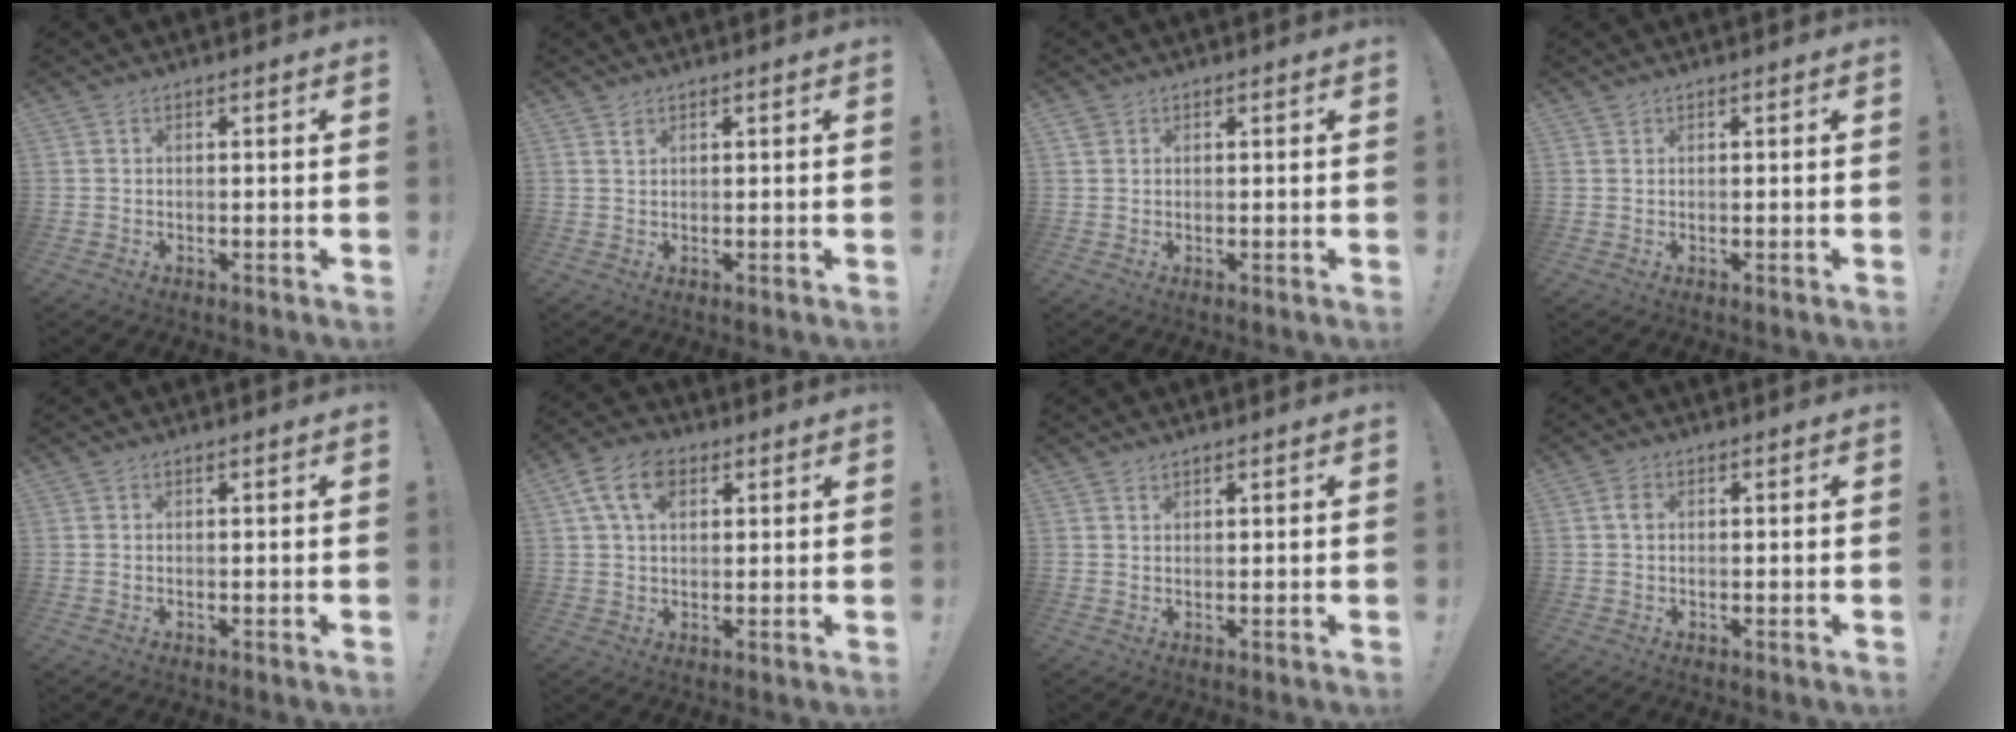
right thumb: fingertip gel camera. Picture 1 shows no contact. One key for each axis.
{"total": 1.3, "fx": 1.0, "fy": 0.7, "fz": 0.5, "tx": 0.002, "ty": -0.005, "tz": 0.016}
{"total": 1.4, "fx": 0.8, "fy": 1.0, "fz": 0.6, "tx": -0.006, "ty": 0.000, "tz": 0.014}
{"total": 0.6, "fx": 0.5, "fy": 0.3, "fz": 0.1, "tx": -0.006, "ty": 0.001, "tz": 0.011}
{"total": 0.0}
{"total": 9.8, "fx": 3.7, "fy": 6.1, "fz": 6.7, "tx": -0.133, "ty": 0.008, "tz": 0.072}
{"total": 1.1, "fx": 0.9, "fy": 0.4, "fz": 0.2, "tx": -0.004, "ty": -0.003, "tz": 0.018}
{"total": 2.4, "fx": 0.4, "fy": 1.9, "fz": 1.5, "tx": -0.024, "ty": 0.003, "tz": 0.006}